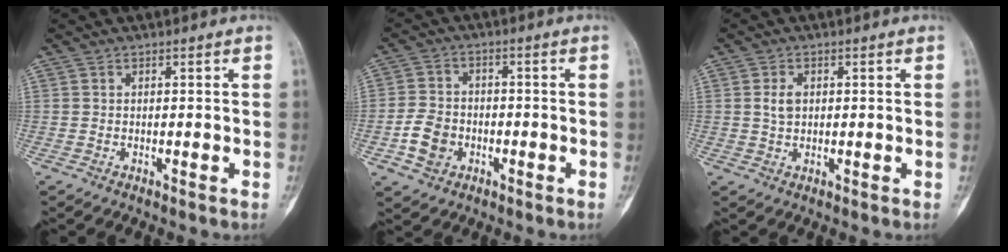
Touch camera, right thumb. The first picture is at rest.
{"total": 6.8, "force": [-2.4, 5.4, 3.5], "torque": [-0.055, 0.017, -0.042]}
{"total": 2.7, "force": [0.5, 1.8, 2.0], "torque": [-0.034, 0.002, 0.010]}